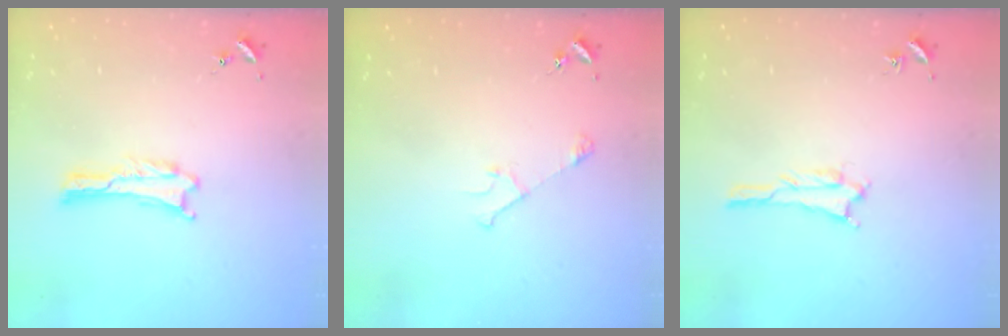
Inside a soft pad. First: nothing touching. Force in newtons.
{"total": 2.9, "press": 2.9, "slide": 0.3}
{"total": 1.7, "press": 1.7, "slide": 0.2}